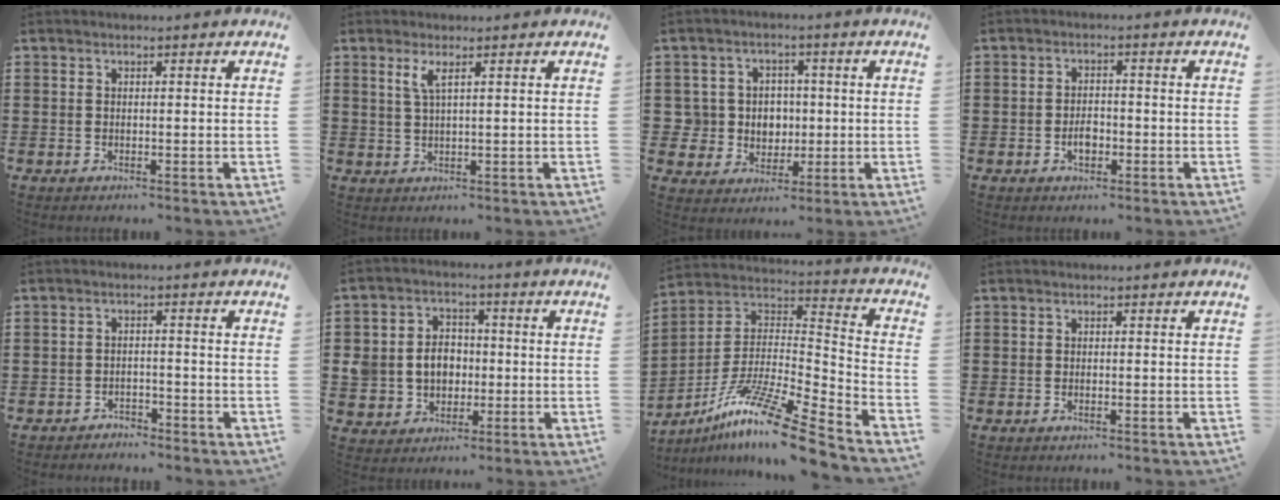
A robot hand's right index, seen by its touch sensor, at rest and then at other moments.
{"total": 2.3, "force": [1.1, 0.3, 2.1], "torque": [-0.045, 0.001, 0.017]}
{"total": 5.3, "force": [0.3, 5.2, 1.3], "torque": [-0.051, 0.016, 0.005]}
{"total": 2.8, "force": [-1.0, 1.6, 2.1], "torque": [-0.040, 0.001, -0.017]}
{"total": 1.9, "force": [-1.9, 0.4, -0.1], "torque": [-0.006, 0.003, -0.042]}
{"total": 6.6, "force": [-0.3, 5.9, 3.0], "torque": [-0.081, 0.019, -0.005]}
{"total": 14.3, "force": [-10.6, 0.7, 9.6], "torque": [-0.168, 0.022, -0.197]}
{"total": 0.0}